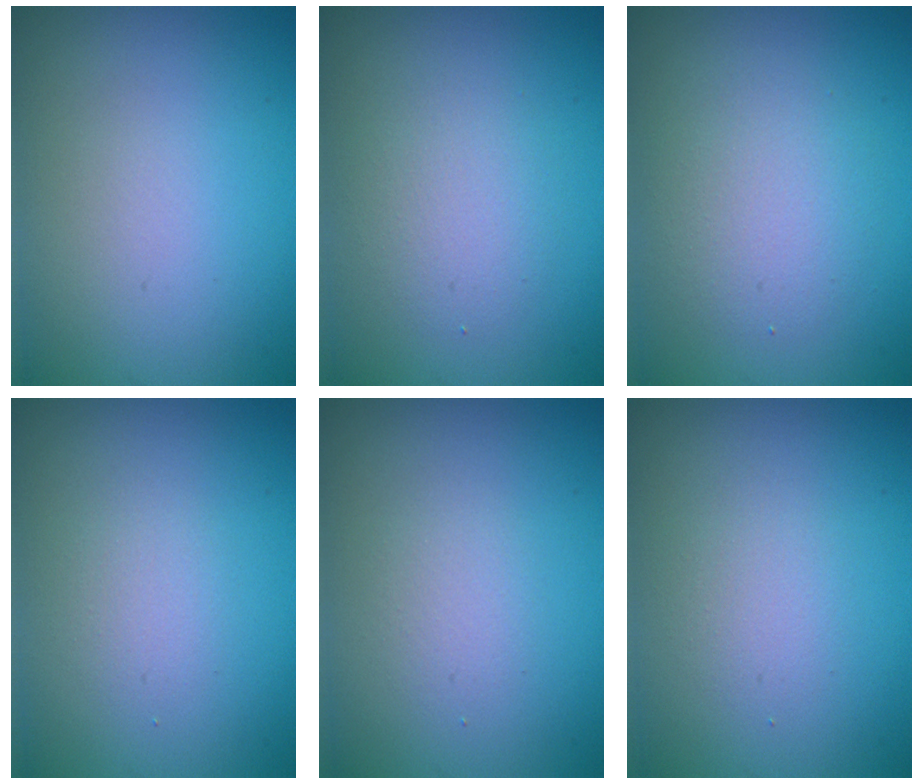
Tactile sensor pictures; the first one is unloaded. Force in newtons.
{"total": 2.4, "press": 2.4, "slide": 0.2}
{"total": 3.2, "press": 3.2, "slide": 0.2}
{"total": 1.4, "press": 1.3, "slide": 0.1}
{"total": 1.3, "press": 1.3, "slide": 0.2}
{"total": 1.6, "press": 1.6, "slide": 0.0}